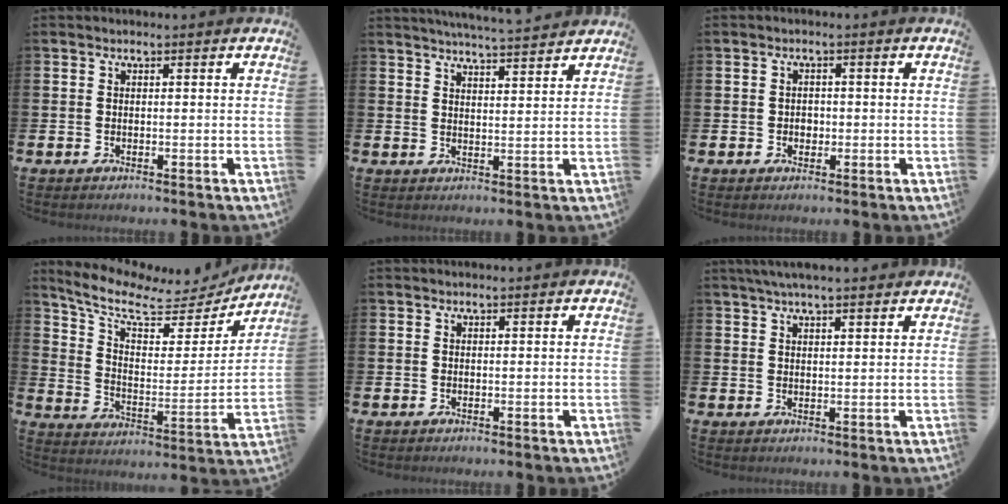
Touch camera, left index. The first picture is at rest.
{"total": 4.5, "force": [4.4, -0.6, 0.5], "torque": [-0.018, -0.027, 0.078]}
{"total": 1.5, "force": [-0.2, 1.3, 0.7], "torque": [-0.005, 0.004, -0.008]}
{"total": 8.6, "force": [7.1, 3.1, 3.7], "torque": [-0.106, -0.048, 0.118]}
{"total": 0.0}
{"total": 3.8, "force": [3.4, 0.3, 1.6], "torque": [-0.038, -0.006, 0.062]}